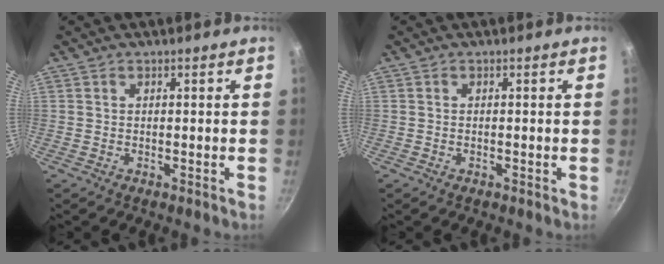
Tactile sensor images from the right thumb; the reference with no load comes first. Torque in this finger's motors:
{"motor_torque": [-0.48, -0.08, -0.39, 0.40, 0.02]}